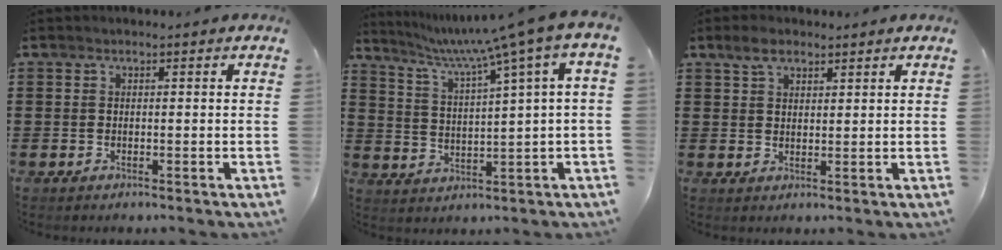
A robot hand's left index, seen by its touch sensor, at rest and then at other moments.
{"total": 5.7, "force": [3.6, -0.6, 4.3], "torque": [-0.099, -0.032, 0.052]}
{"total": 3.4, "force": [2.4, 1.5, 1.7], "torque": [-0.031, 0.003, 0.044]}